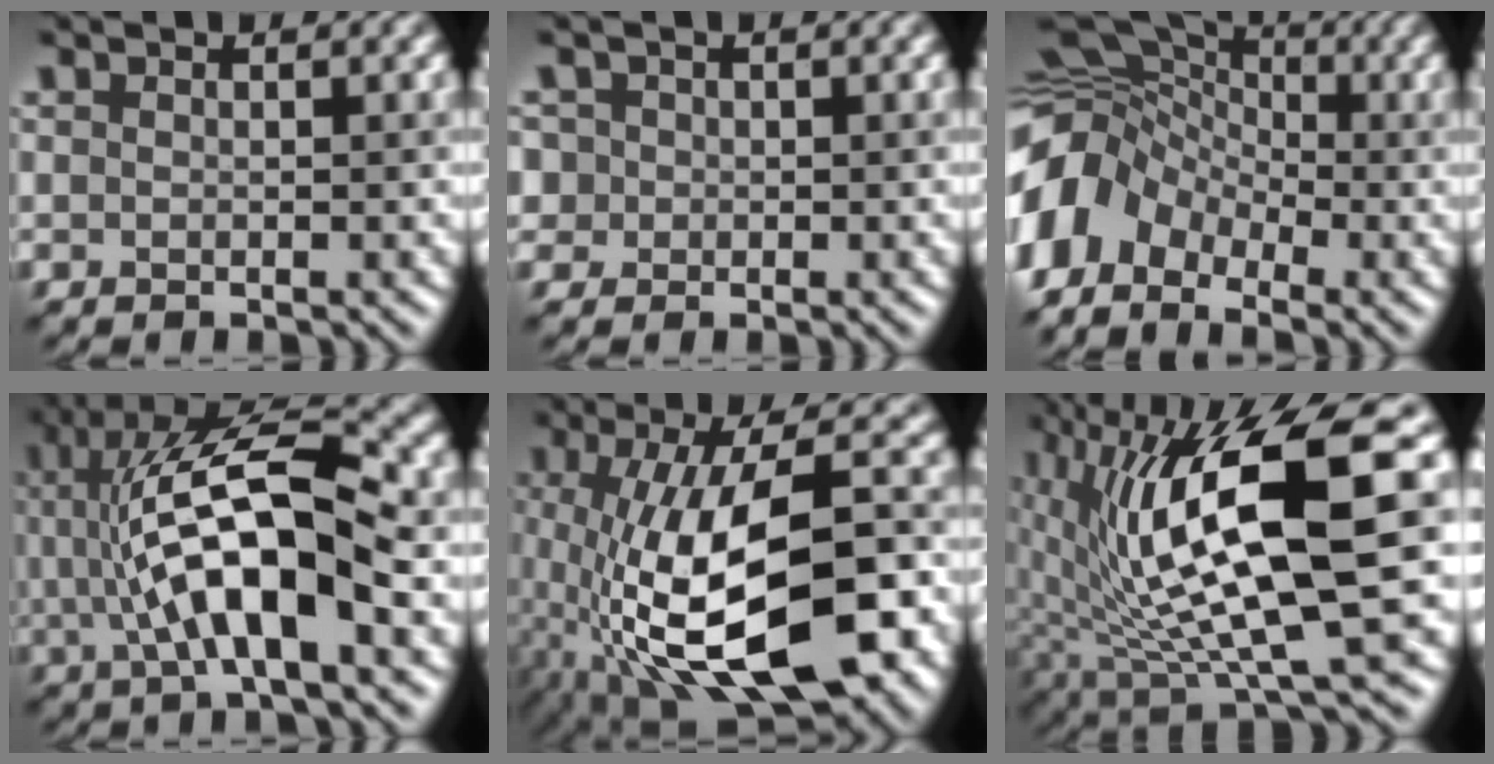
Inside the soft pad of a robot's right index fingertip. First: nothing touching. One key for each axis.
{"total": 3.6, "fx": 1.0, "fy": 3.2, "fz": 1.3, "tx": -0.021, "ty": 0.021, "tz": 0.004}
{"total": 9.9, "fx": -2.9, "fy": 7.4, "fz": 6.0, "tx": -0.124, "ty": 0.000, "tz": -0.064}
{"total": 11.1, "fx": -0.2, "fy": 3.8, "fz": 10.5, "tx": -0.186, "ty": 0.020, "tz": -0.010}
{"total": 14.9, "fx": -3.8, "fy": 6.2, "fz": 13.0, "tx": -0.224, "ty": -0.010, "tz": -0.062}
{"total": 14.2, "fx": 2.1, "fy": 4.2, "fz": 13.4, "tx": -0.236, "ty": -0.015, "tz": 0.049}